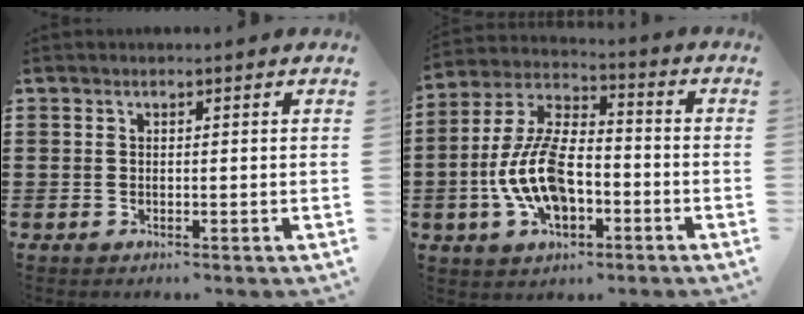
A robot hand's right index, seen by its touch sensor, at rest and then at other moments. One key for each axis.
{"total": 11.7, "fx": -3.2, "fy": 6.0, "fz": 9.6, "tx": -0.225, "ty": 0.002, "tz": -0.064}